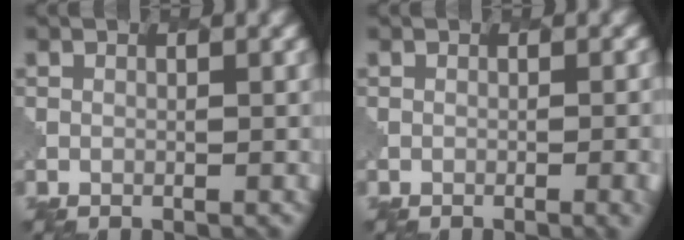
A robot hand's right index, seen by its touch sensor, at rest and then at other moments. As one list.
[{"total": 3.2, "force": [-0.9, 1.4, 2.8], "torque": [-0.008, 0.011, -0.011]}]